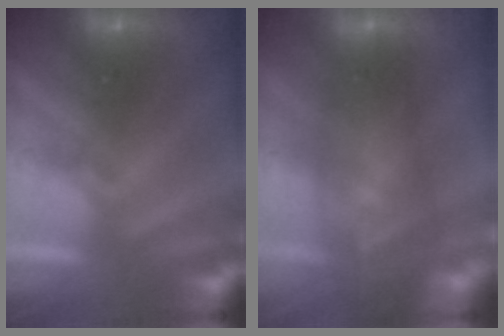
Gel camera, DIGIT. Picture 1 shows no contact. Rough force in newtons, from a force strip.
{"total": 10.1}